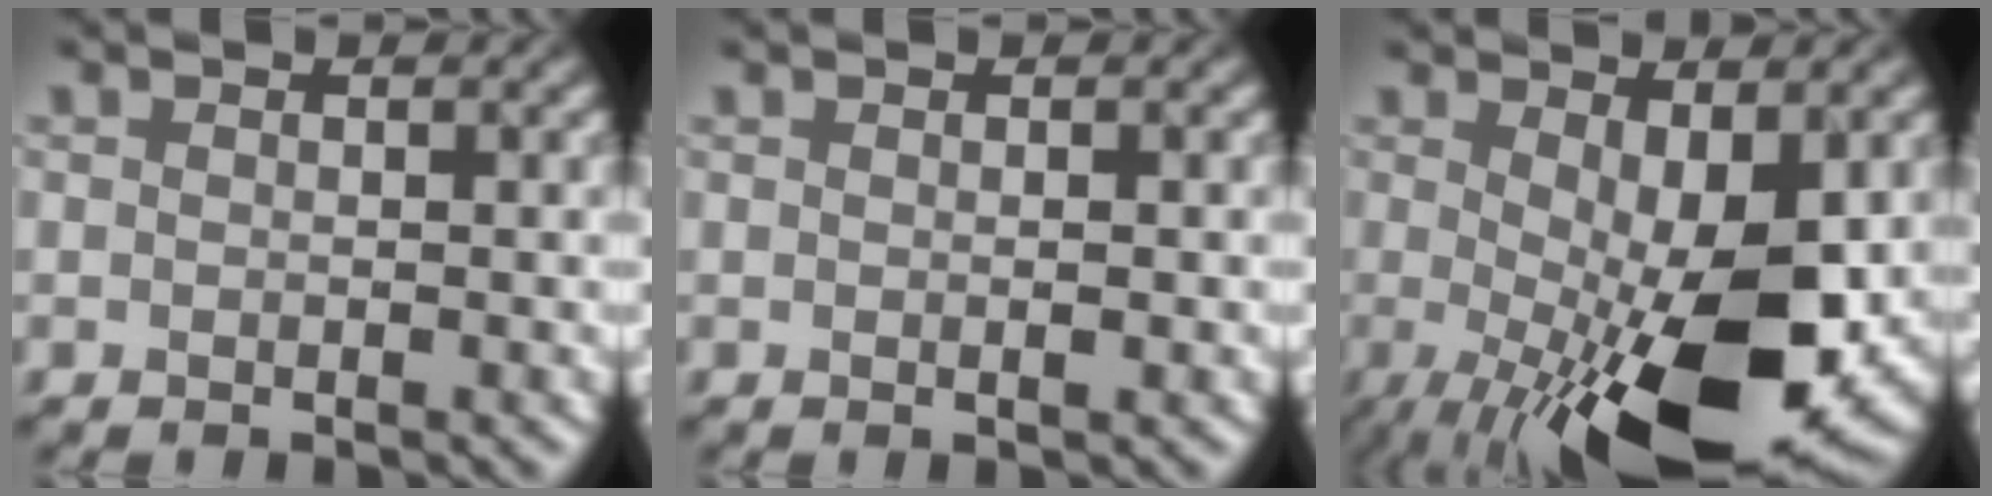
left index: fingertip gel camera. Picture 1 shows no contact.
{"total": 1.0, "force": [0.1, 0.3, 0.9], "torque": [-0.011, 0.003, 0.000]}
{"total": 12.9, "force": [-2.3, 4.3, 11.9], "torque": [-0.179, -0.022, -0.026]}